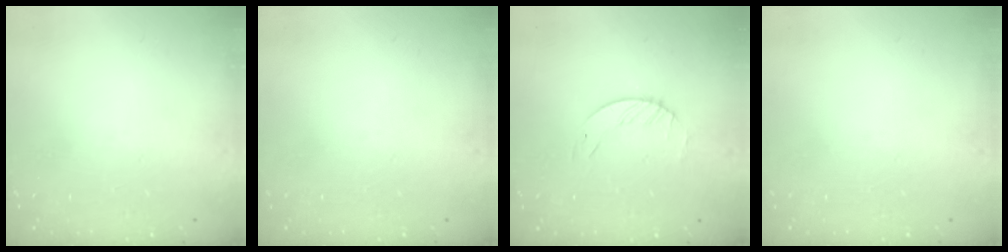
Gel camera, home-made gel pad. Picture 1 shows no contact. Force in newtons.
{"total": 0.0}
{"total": 1.7, "press": 1.7, "slide": 0.2}
{"total": 0.0}